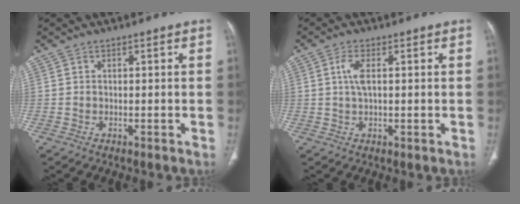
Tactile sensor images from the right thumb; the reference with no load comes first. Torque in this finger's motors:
{"motor_torque": [1.20, 2.39, 0.24, 0.42, 0.14]}